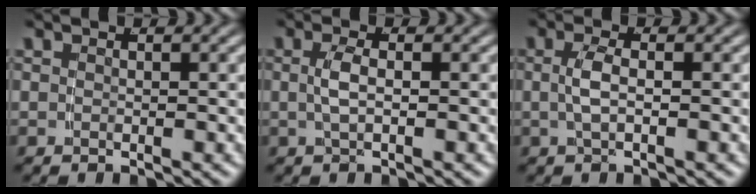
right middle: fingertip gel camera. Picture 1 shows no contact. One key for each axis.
{"total": 1.7, "fx": -0.2, "fy": 0.0, "fz": 1.7, "tx": -0.039, "ty": -0.001, "tz": 0.002}
{"total": 1.9, "fx": -0.2, "fy": 0.0, "fz": 1.9, "tx": -0.044, "ty": -0.001, "tz": 0.001}